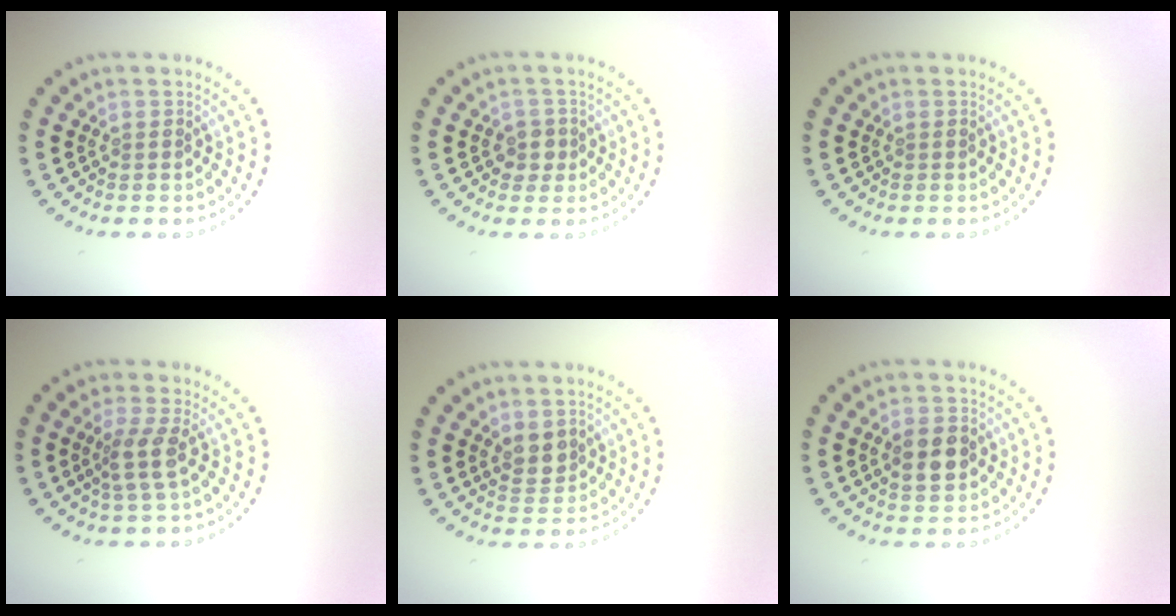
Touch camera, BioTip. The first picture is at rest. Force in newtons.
{"total": 1.7, "press": 1.4, "slide": 1.0}
{"total": 0.0}
{"total": 2.5, "press": 2.0, "slide": 1.4}
{"total": 2.2, "press": 2.0, "slide": 0.9}
{"total": 3.7, "press": 3.7, "slide": 0.1}